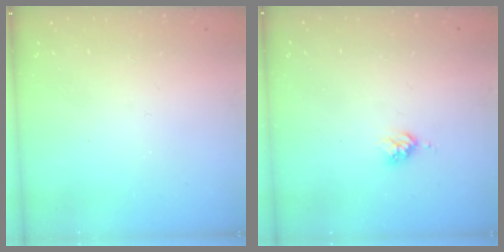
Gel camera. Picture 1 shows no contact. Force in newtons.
{"total": 3.6, "press": 3.5, "slide": 0.4}